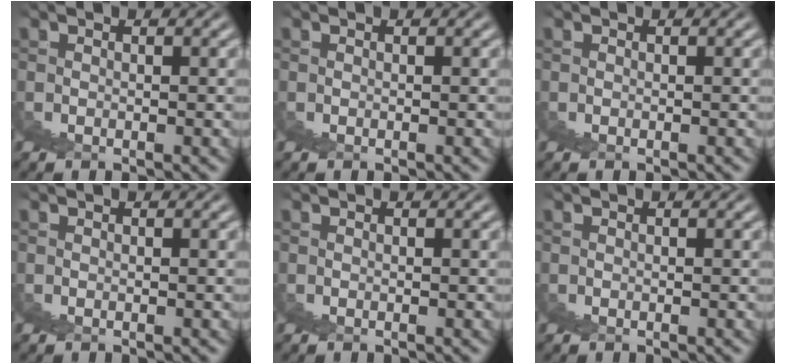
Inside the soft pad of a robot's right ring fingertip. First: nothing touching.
{"total": 0.0}
{"total": 0.0}
{"total": 0.0}
{"total": 0.0}
{"total": 0.0}